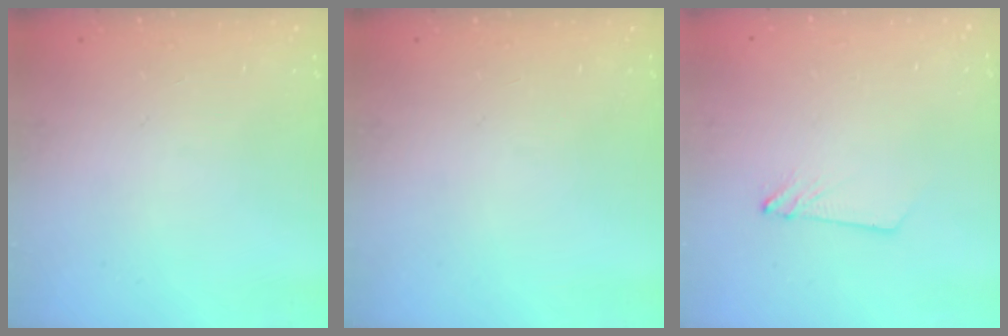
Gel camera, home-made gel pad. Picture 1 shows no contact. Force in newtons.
{"total": 0.0}
{"total": 2.4, "press": 2.4, "slide": 0.2}